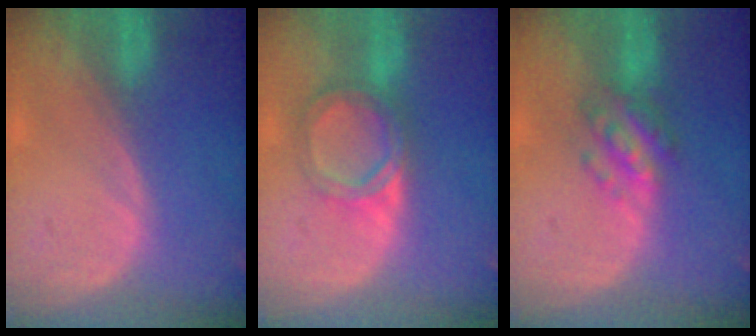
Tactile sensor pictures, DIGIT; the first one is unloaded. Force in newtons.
{"total": 6.1, "press": 5.4, "slide": 2.9}
{"total": 5.6, "press": 5.1, "slide": 2.2}